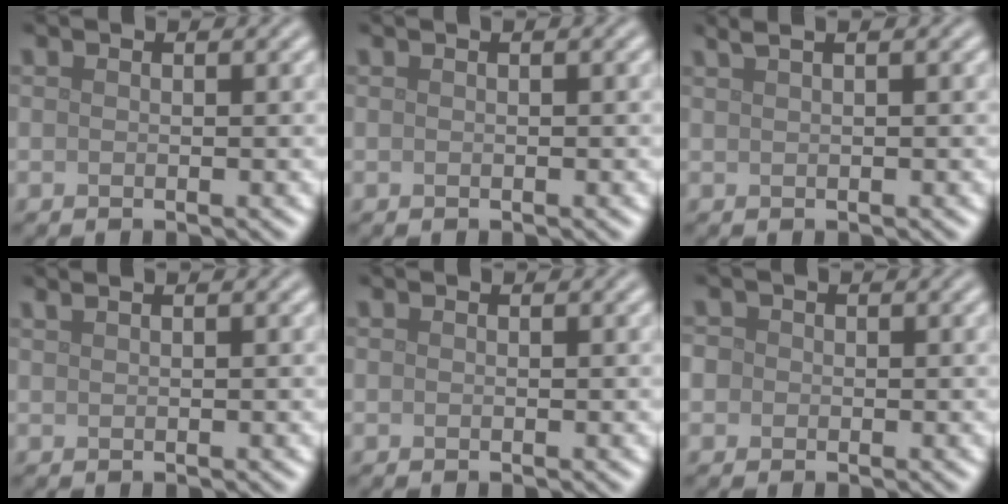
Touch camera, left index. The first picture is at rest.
{"total": 0.5, "force": [0.2, 0.1, 0.5], "torque": [-0.008, 0.008, 0.004]}
{"total": 2.7, "force": [1.6, 1.2, 1.8], "torque": [-0.018, 0.014, 0.003]}
{"total": 1.2, "force": [0.9, 0.5, 0.7], "torque": [-0.011, 0.001, 0.008]}
{"total": 0.0}
{"total": 1.8, "force": [0.3, 1.7, 0.6], "torque": [0.001, 0.008, -0.010]}